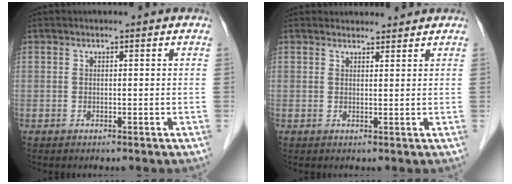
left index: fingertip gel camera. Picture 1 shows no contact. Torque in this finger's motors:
{"motor_torque": [0.16, 0.10, 0.04, -0.01]}